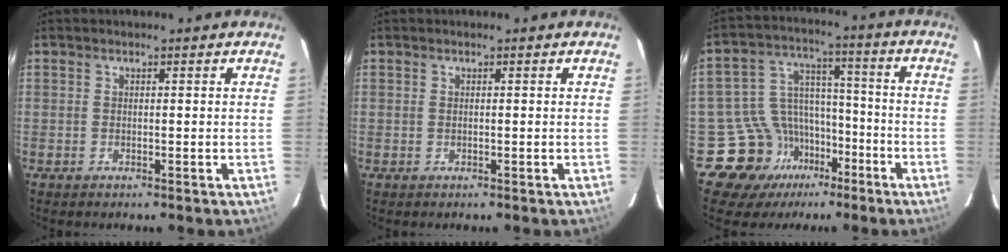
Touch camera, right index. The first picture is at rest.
{"total": 0.0}
{"total": 12.4, "force": [-8.5, 8.9, 1.2], "torque": [-0.038, 0.061, -0.139]}